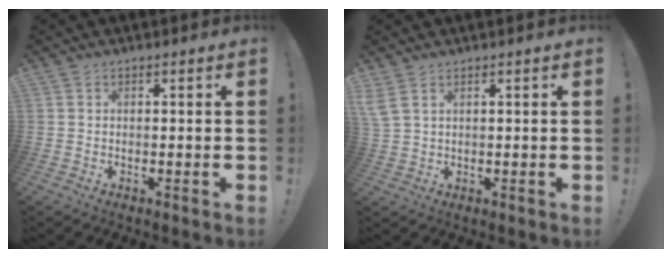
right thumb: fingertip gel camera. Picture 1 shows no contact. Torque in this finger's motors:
{"motor_torque": [0.00, 0.00, 0.02, 0.01, 0.00]}